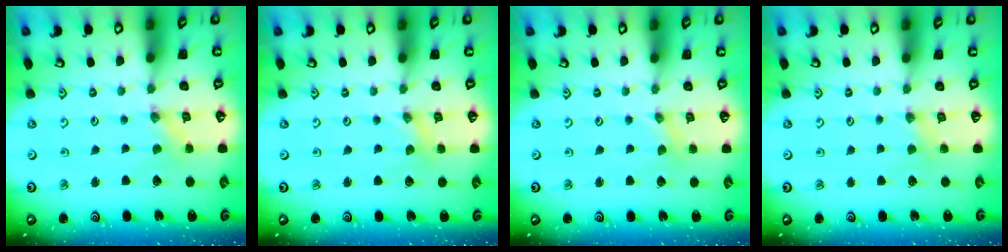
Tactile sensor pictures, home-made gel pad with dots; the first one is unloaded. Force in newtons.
{"total": 0.0}
{"total": 0.0}
{"total": 2.7, "press": 2.7, "slide": 0.4}